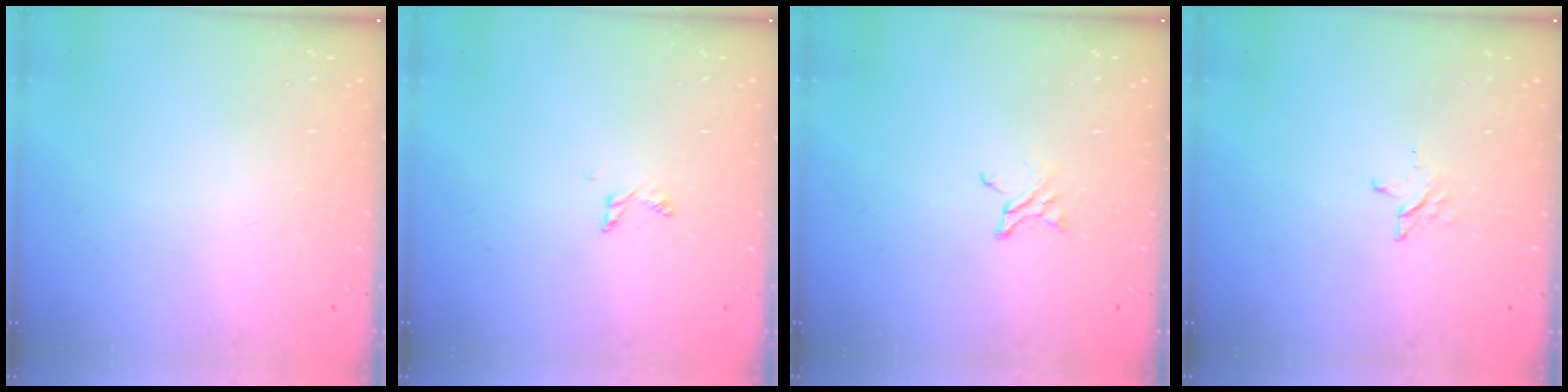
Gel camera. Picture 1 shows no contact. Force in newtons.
{"total": 2.8, "press": 2.8, "slide": 0.2}
{"total": 2.0, "press": 2.0, "slide": 0.1}
{"total": 2.6, "press": 2.6, "slide": 0.3}